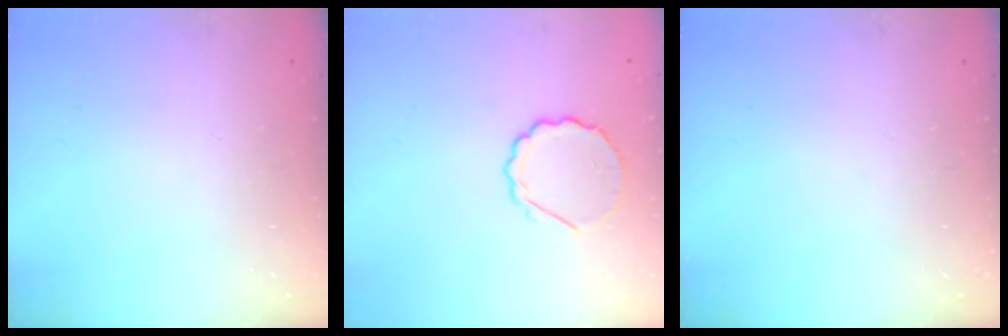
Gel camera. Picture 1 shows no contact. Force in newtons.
{"total": 7.1, "press": 6.9, "slide": 1.6}
{"total": 0.0}